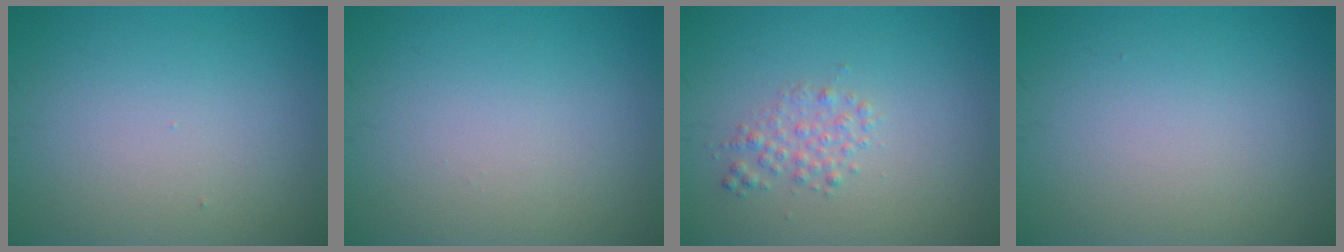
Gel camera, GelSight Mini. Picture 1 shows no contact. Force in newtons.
{"total": 0.0}
{"total": 1.7, "press": 1.7, "slide": 0.0}
{"total": 0.0}